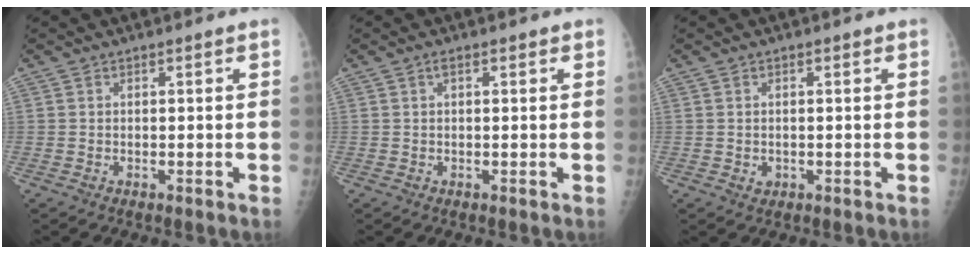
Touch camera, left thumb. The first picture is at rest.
{"total": 1.5, "force": [0.7, 0.7, 1.1], "torque": [-0.019, 0.001, 0.007]}
{"total": 1.5, "force": [0.0, 1.3, 0.6], "torque": [-0.003, 0.000, 0.003]}